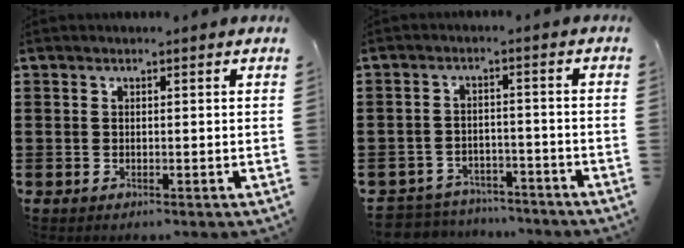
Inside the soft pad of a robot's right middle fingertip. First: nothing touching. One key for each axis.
{"total": 4.4, "fx": -4.4, "fy": 0.7, "fz": -0.3, "tx": -0.009, "ty": 0.004, "tz": -0.096}